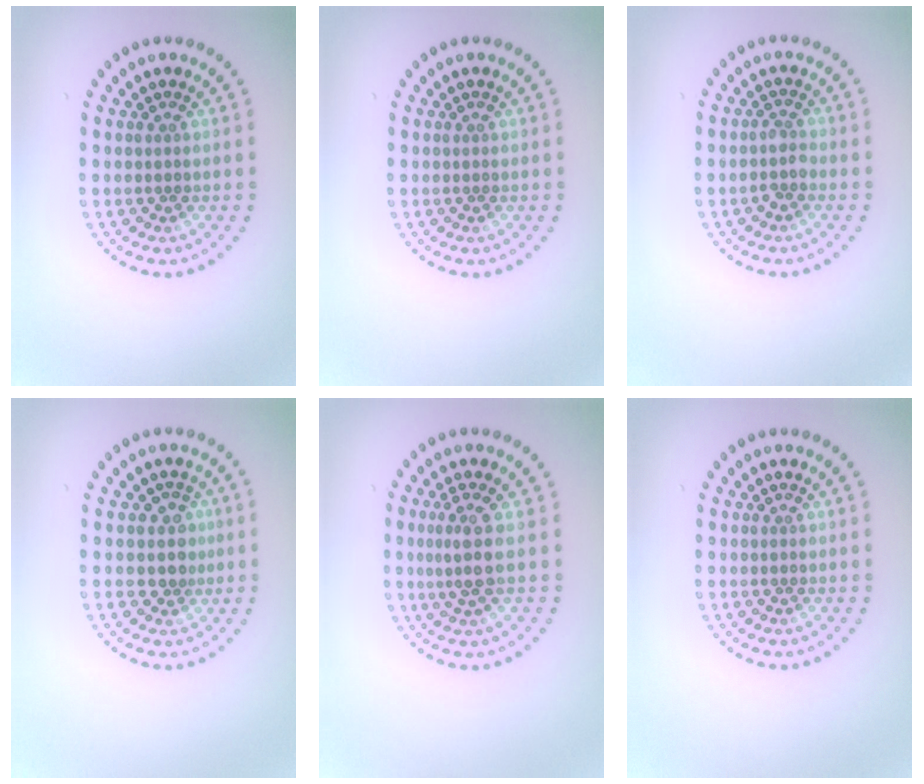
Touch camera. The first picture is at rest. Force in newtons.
{"total": 0.0}
{"total": 1.5, "press": 1.3, "slide": 0.9}
{"total": 2.0, "press": 1.6, "slide": 1.2}
{"total": 2.5, "press": 2.0, "slide": 1.6}
{"total": 0.0}